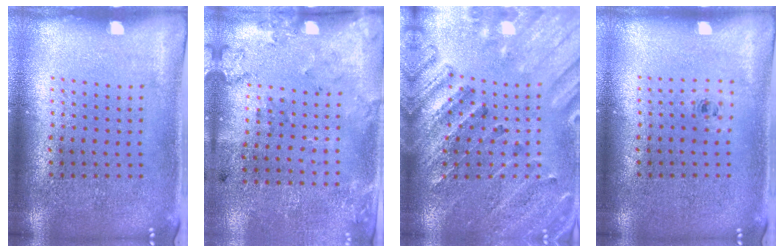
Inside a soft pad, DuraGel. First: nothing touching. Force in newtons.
{"total": 2.0, "press": 1.3, "slide": 1.5}
{"total": 2.5, "press": 2.5, "slide": 0.4}
{"total": 0.5, "press": 0.3, "slide": 0.4}